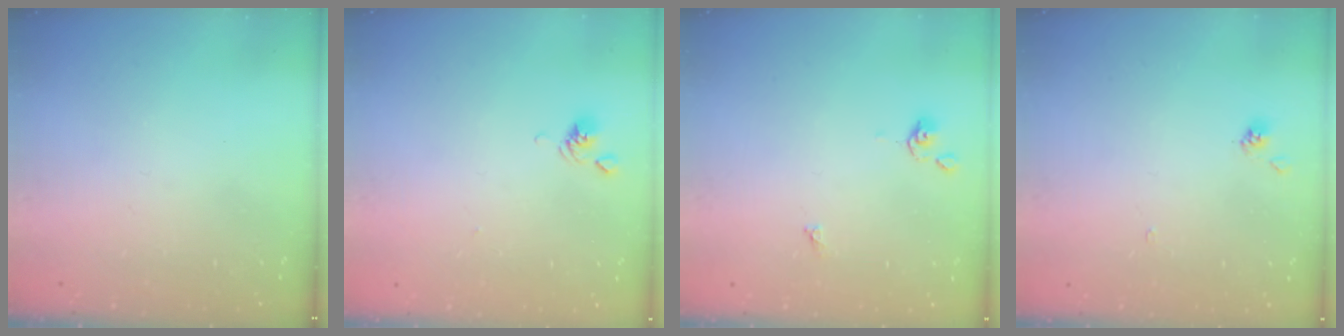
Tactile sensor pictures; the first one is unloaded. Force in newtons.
{"total": 2.8, "press": 2.8, "slide": 0.1}
{"total": 2.1, "press": 2.1, "slide": 0.4}
{"total": 1.4, "press": 1.4, "slide": 0.3}